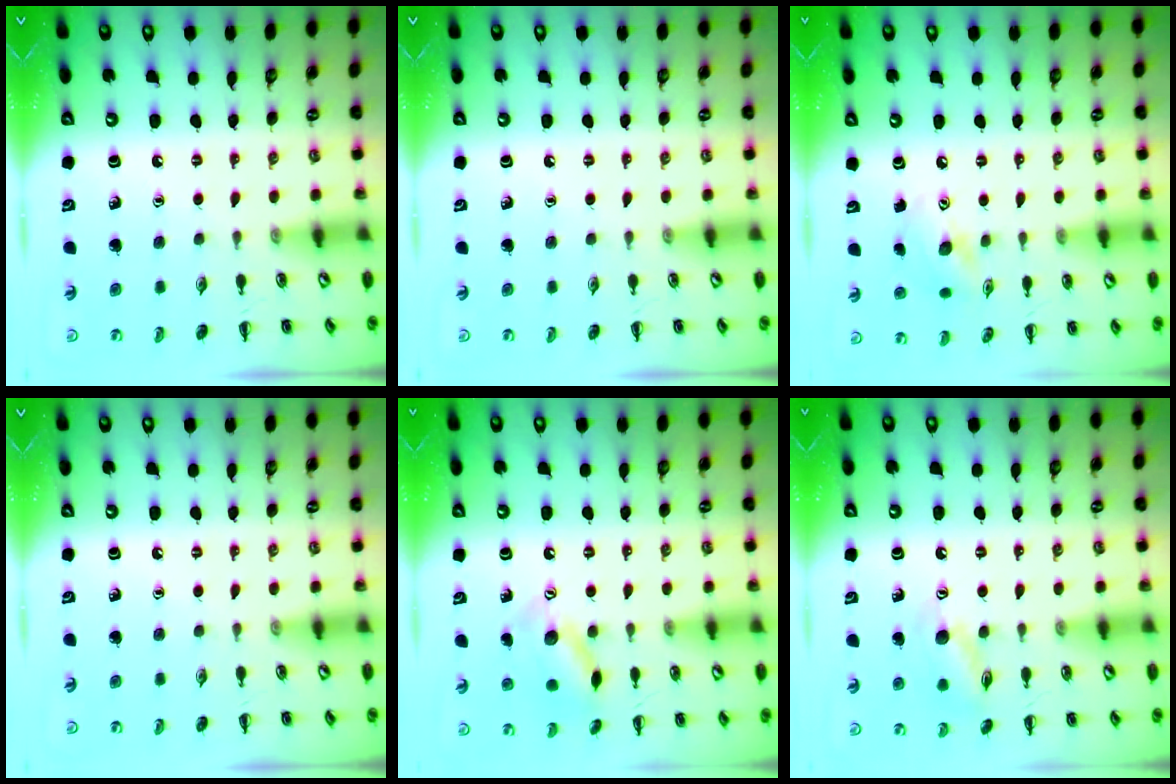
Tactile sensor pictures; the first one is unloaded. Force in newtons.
{"total": 0.0}
{"total": 11.0, "press": 10.9, "slide": 1.5}
{"total": 0.0}
{"total": 12.1, "press": 12.1, "slide": 0.5}
{"total": 11.1, "press": 11.1, "slide": 1.0}